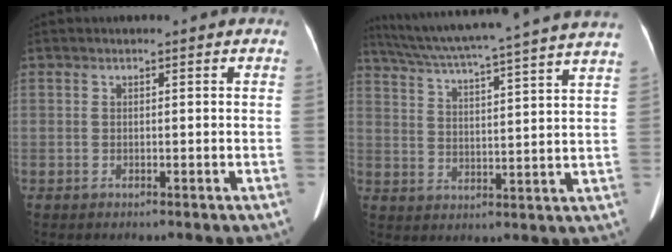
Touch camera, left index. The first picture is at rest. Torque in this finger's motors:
{"motor_torque": [0.72, -1.42, 0.02, 0.10]}